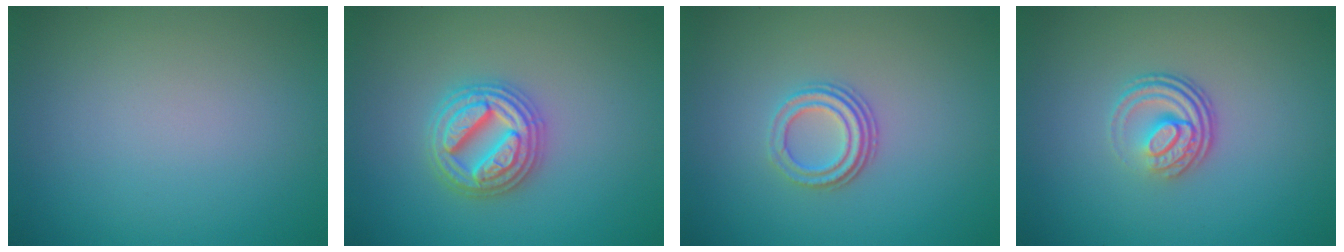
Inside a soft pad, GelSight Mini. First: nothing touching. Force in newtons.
{"total": 4.8, "press": 4.8, "slide": 0.8}
{"total": 2.9, "press": 2.2, "slide": 2.0}
{"total": 3.7, "press": 2.5, "slide": 2.8}